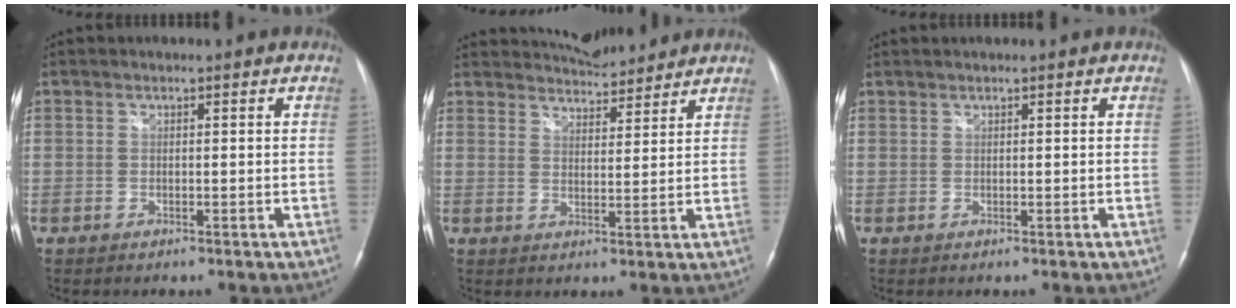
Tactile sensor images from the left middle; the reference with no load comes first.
{"total": 8.0, "force": [7.8, 1.2, 1.5], "torque": [-0.031, 0.010, 0.117]}
{"total": 0.5, "force": [0.5, 0.0, 0.0], "torque": [-0.005, 0.006, 0.015]}